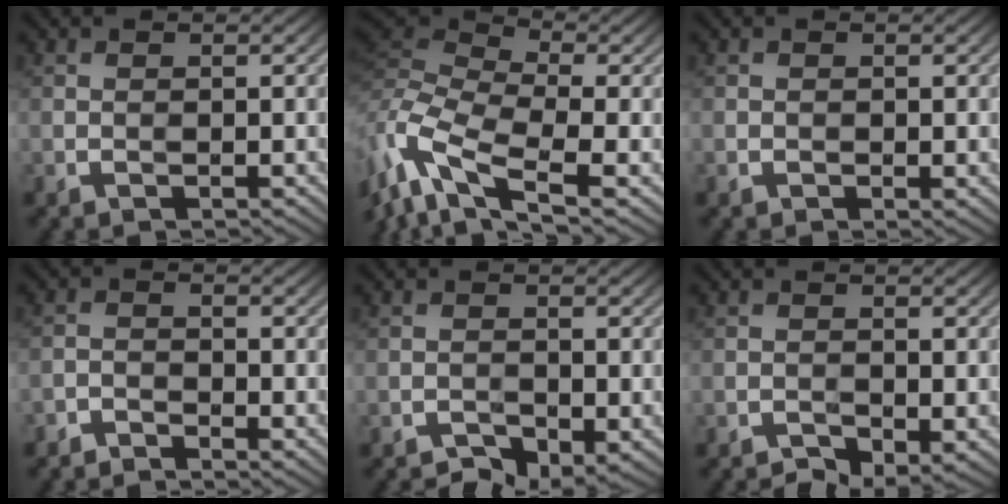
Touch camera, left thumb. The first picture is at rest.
{"total": 13.2, "force": [-5.4, 5.9, 10.5], "torque": [-0.270, -0.002, -0.105]}
{"total": 0.9, "force": [-0.2, 0.7, 0.6], "torque": [-0.006, -0.002, -0.002]}
{"total": 1.8, "force": [-1.7, 0.5, 0.6], "torque": [-0.013, -0.002, -0.037]}
{"total": 3.9, "force": [-3.0, 1.2, 2.1], "torque": [-0.032, -0.001, -0.042]}
{"total": 3.8, "force": [-2.7, 1.1, 2.5], "torque": [-0.037, -0.003, -0.036]}